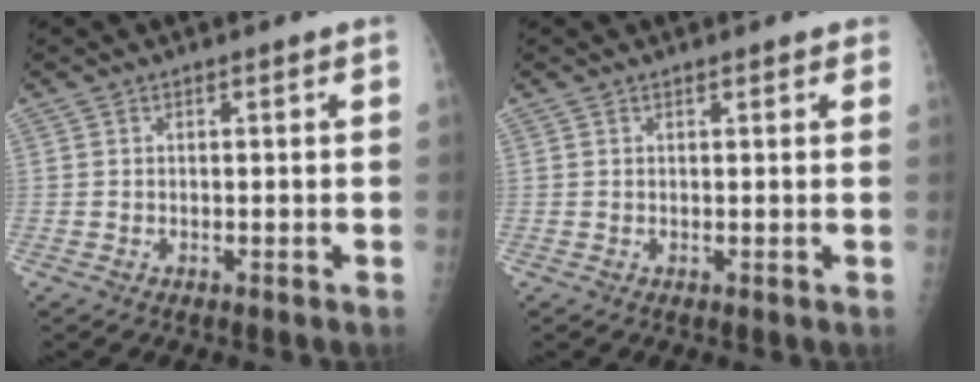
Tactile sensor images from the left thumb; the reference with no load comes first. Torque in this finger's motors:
{"motor_torque": [-0.11, 0.04, -0.28, -0.31, 0.05]}